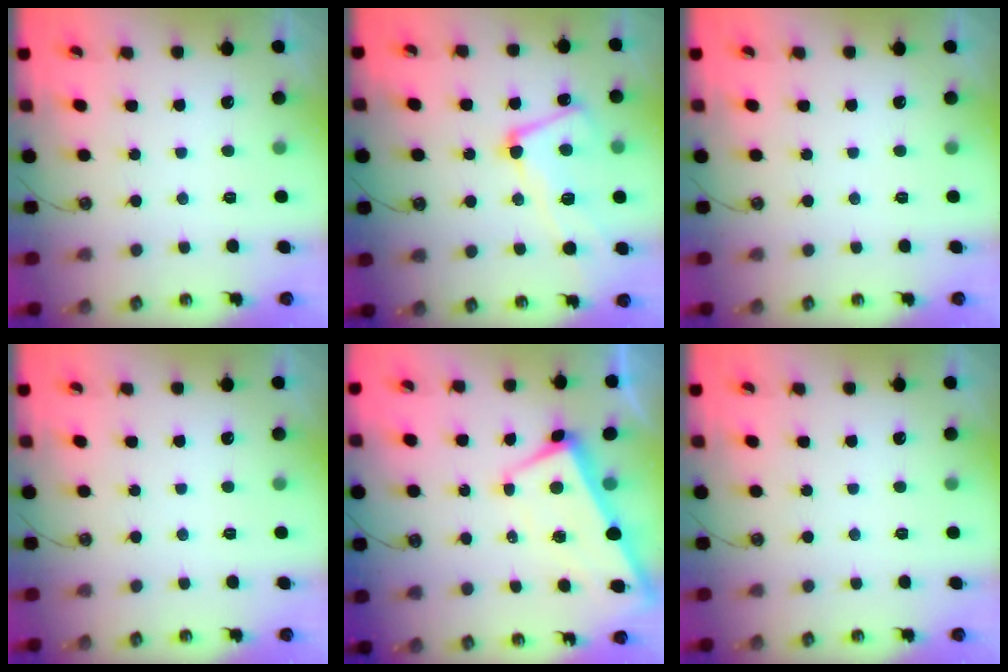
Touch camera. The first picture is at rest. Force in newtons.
{"total": 8.4, "press": 8.2, "slide": 1.7}
{"total": 0.0}
{"total": 0.0}
{"total": 1.5, "press": 1.3, "slide": 0.7}
{"total": 0.0}